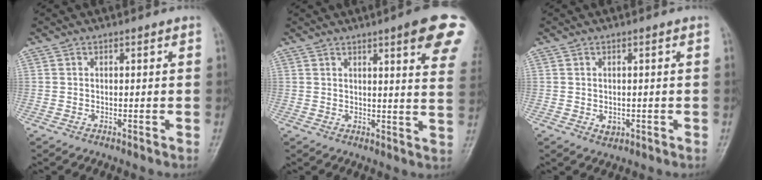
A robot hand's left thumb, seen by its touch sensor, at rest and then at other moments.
{"total": 14.2, "force": [7.9, 2.3, 11.6], "torque": [-0.122, -0.028, 0.085]}
{"total": 1.8, "force": [-0.3, 1.3, 1.2], "torque": [-0.009, -0.001, 0.000]}